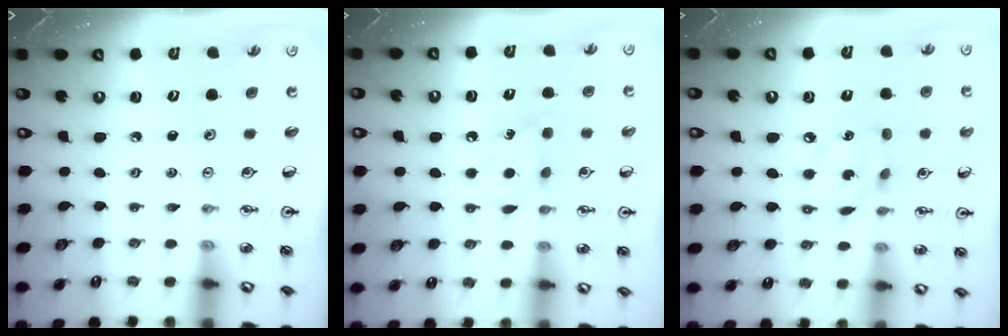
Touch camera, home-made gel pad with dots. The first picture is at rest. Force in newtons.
{"total": 7.6, "press": 7.5, "slide": 1.0}
{"total": 8.8, "press": 8.8, "slide": 0.4}